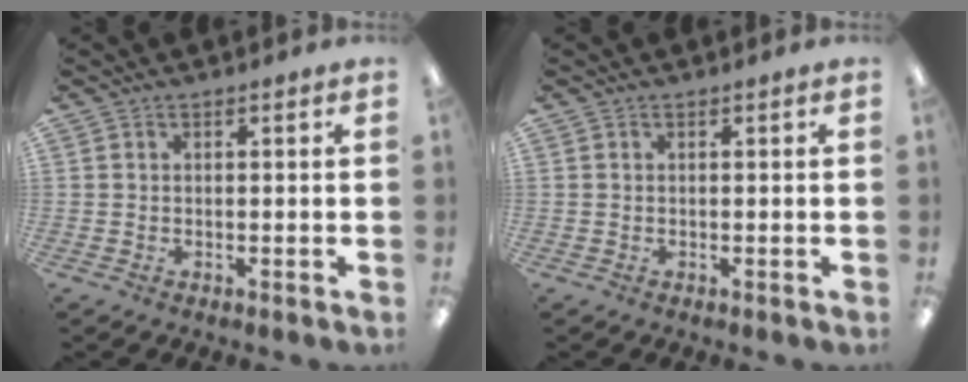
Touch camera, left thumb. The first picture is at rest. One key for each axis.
{"total": 0.0}